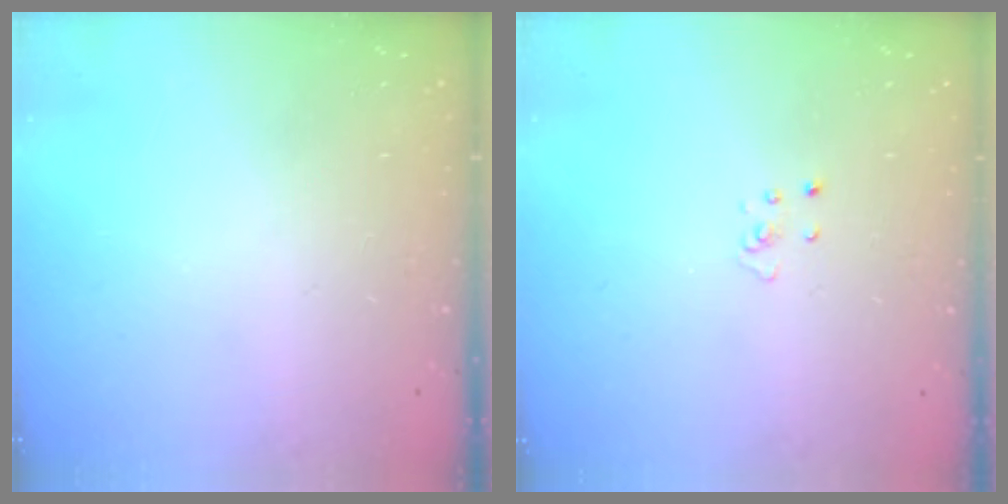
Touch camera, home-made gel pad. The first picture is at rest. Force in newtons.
{"total": 2.3, "press": 2.3, "slide": 0.2}